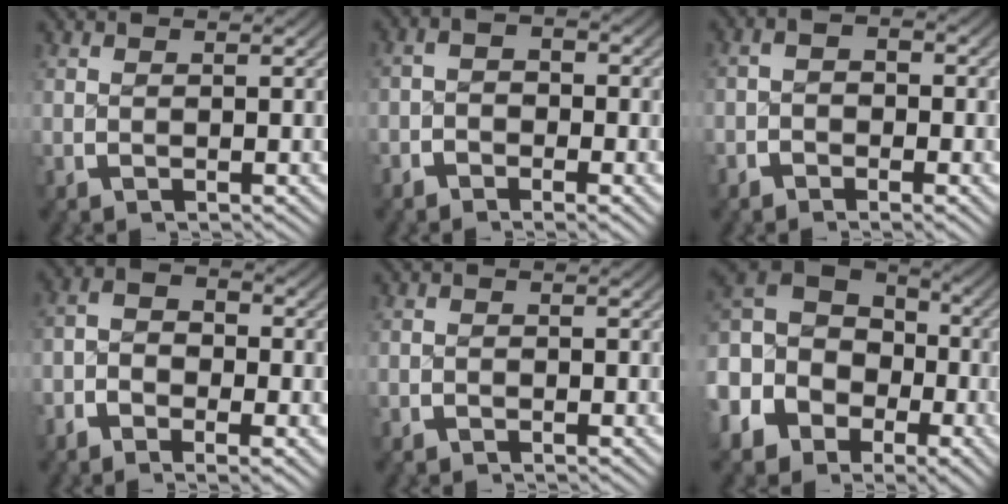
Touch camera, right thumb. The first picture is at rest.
{"total": 2.6, "force": [-1.5, 1.5, 1.5], "torque": [-0.015, -0.001, -0.031]}
{"total": 2.3, "force": [-1.3, 1.3, 1.3], "torque": [-0.013, 0.001, -0.028]}
{"total": 4.3, "force": [-1.6, 2.7, 3.0], "torque": [-0.049, -0.004, -0.036]}
{"total": 0.7, "force": [-0.7, 0.1, -0.1], "torque": [0.005, 0.002, -0.015]}
{"total": 11.8, "force": [1.0, 9.4, 7.0], "torque": [-0.161, -0.010, 0.020]}